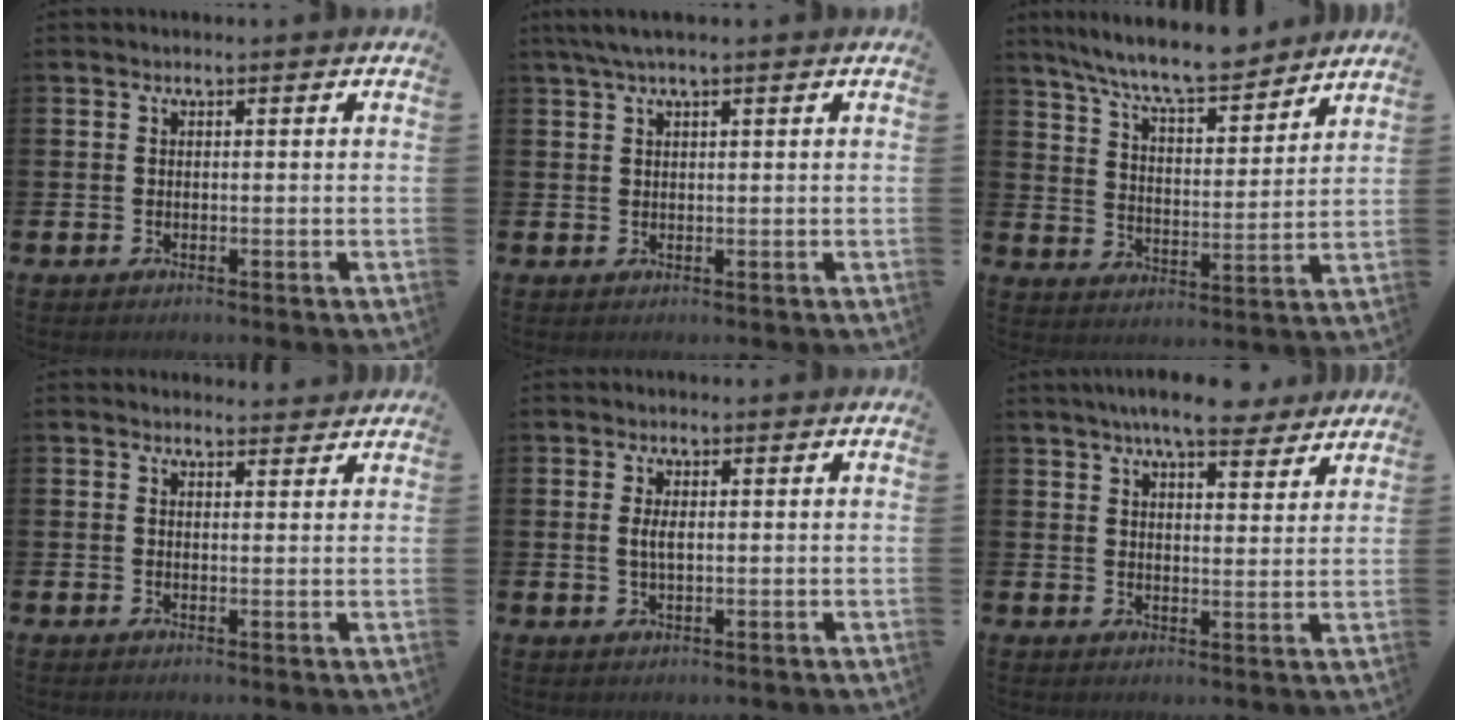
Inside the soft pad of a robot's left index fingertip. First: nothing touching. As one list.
[{"total": 2.4, "force": [1.7, 0.1, 1.7], "torque": [-0.040, 0.007, 0.031]}, {"total": 9.0, "force": [8.4, 1.0, 3.1], "torque": [-0.087, -0.050, 0.151]}, {"total": 1.8, "force": [1.8, 0.4, 0.0], "torque": [0.007, -0.008, 0.030]}, {"total": 2.3, "force": [0.3, 1.0, 2.1], "torque": [-0.041, 0.004, 0.002]}, {"total": 7.4, "force": [6.7, 1.3, 2.9], "torque": [-0.055, -0.025, 0.118]}]